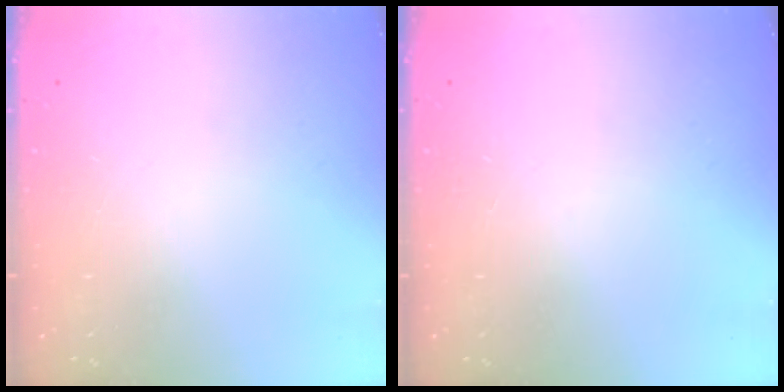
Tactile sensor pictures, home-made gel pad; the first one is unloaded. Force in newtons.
{"total": 0.0}